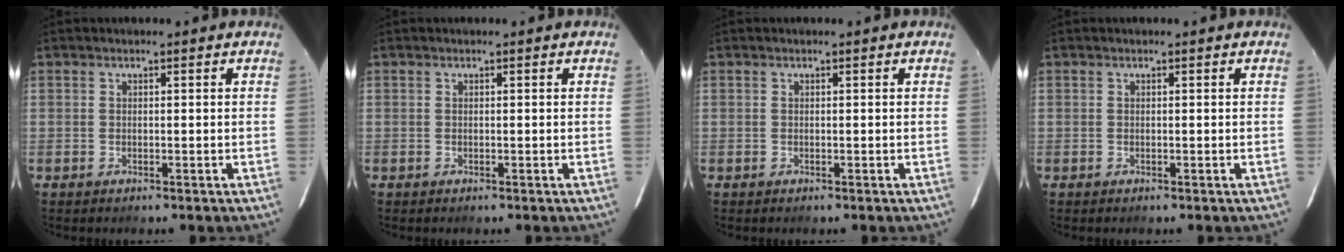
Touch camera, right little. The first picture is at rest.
{"total": 0.0}
{"total": 0.0}
{"total": 0.0}